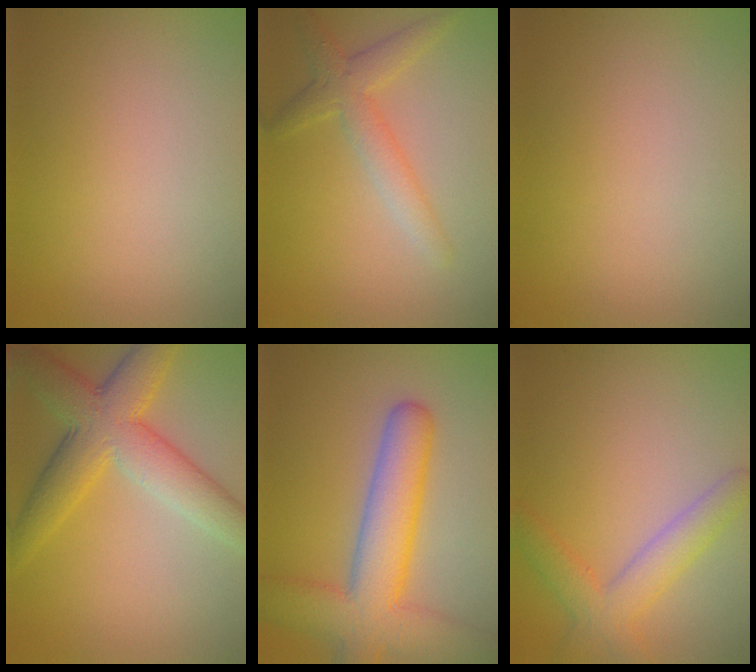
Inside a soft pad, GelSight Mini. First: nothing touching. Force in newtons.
{"total": 2.9, "press": 2.9, "slide": 0.1}
{"total": 0.0}
{"total": 7.1, "press": 7.1, "slide": 0.3}
{"total": 8.2, "press": 8.2, "slide": 0.3}
{"total": 3.6, "press": 3.6, "slide": 0.1}